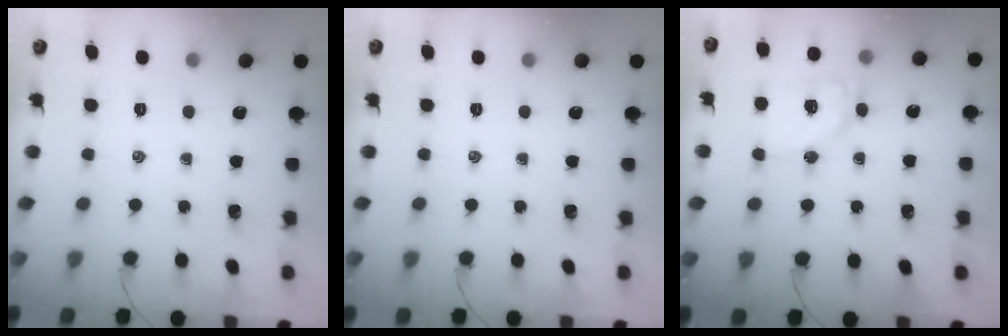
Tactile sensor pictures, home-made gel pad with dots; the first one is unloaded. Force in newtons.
{"total": 0.0}
{"total": 11.6, "press": 11.4, "slide": 2.0}